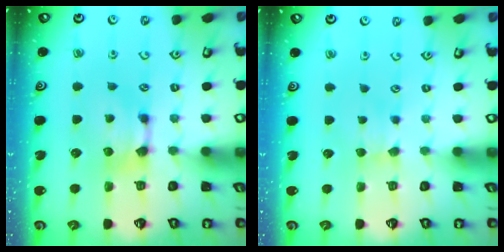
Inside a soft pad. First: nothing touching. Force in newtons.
{"total": 2.4, "press": 2.3, "slide": 0.6}